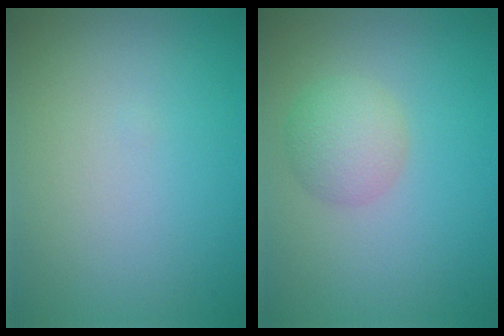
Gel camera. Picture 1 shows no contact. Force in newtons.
{"total": 2.9, "press": 2.9, "slide": 0.1}